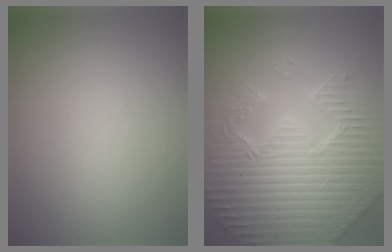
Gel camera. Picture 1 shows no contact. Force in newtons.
{"total": 7.6, "press": 7.4, "slide": 1.9}